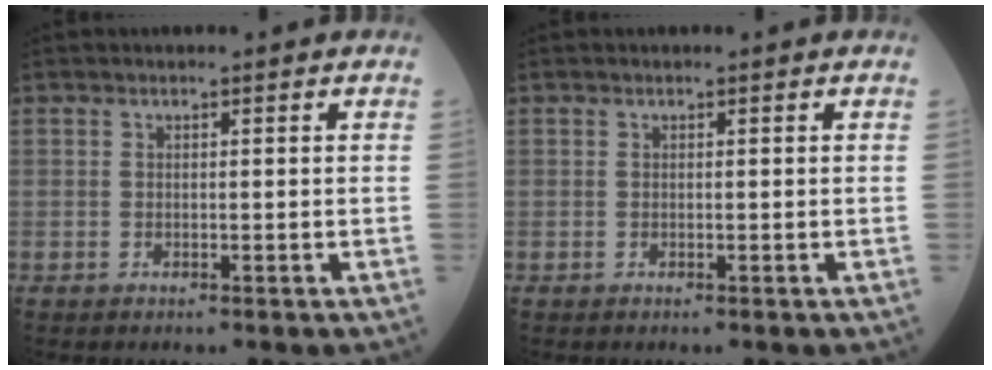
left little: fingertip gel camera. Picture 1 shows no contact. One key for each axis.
{"total": 0.0}